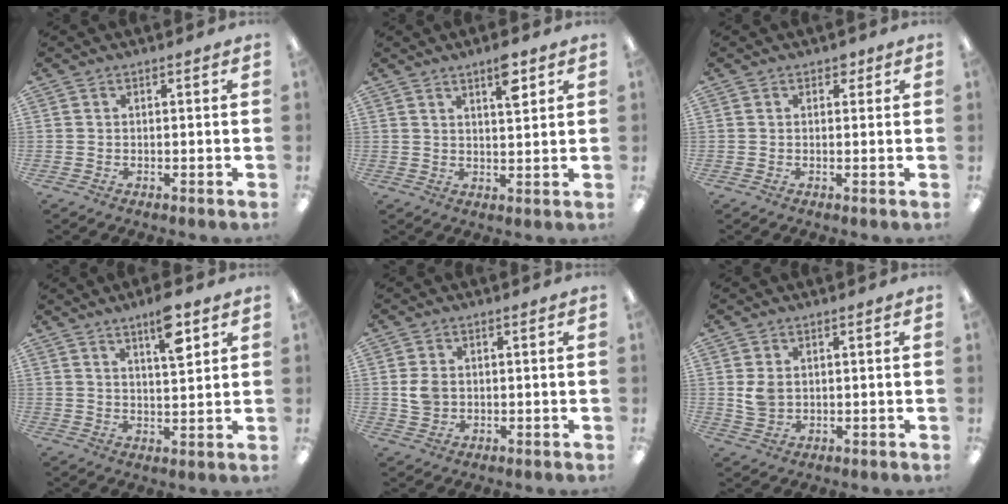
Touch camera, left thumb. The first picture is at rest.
{"total": 6.0, "force": [3.8, 1.7, 4.3], "torque": [-0.063, -0.014, 0.059]}
{"total": 1.6, "force": [1.0, 1.1, 0.7], "torque": [0.001, -0.004, 0.014]}
{"total": 8.7, "force": [5.4, 2.4, 6.4], "torque": [-0.098, -0.023, 0.085]}
{"total": 3.8, "force": [0.4, 3.1, 2.2], "torque": [-0.035, 0.003, 0.007]}
{"total": 3.8, "force": [1.2, 2.8, 2.4], "torque": [-0.040, 0.001, 0.022]}